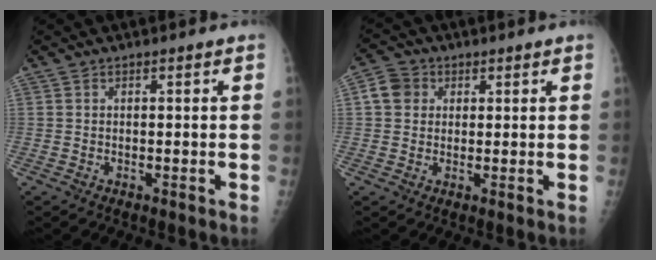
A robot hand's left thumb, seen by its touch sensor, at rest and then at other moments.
{"total": 4.8, "force": [1.5, 4.1, 1.9], "torque": [-0.018, 0.003, 0.023]}